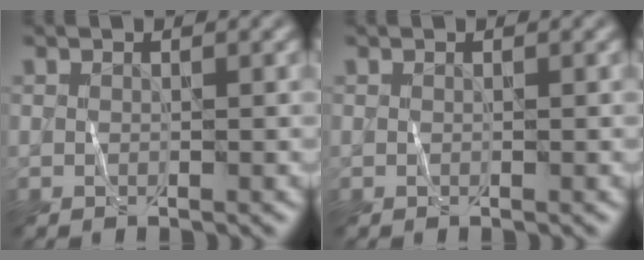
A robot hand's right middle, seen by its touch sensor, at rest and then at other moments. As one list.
[{"total": 0.0}]